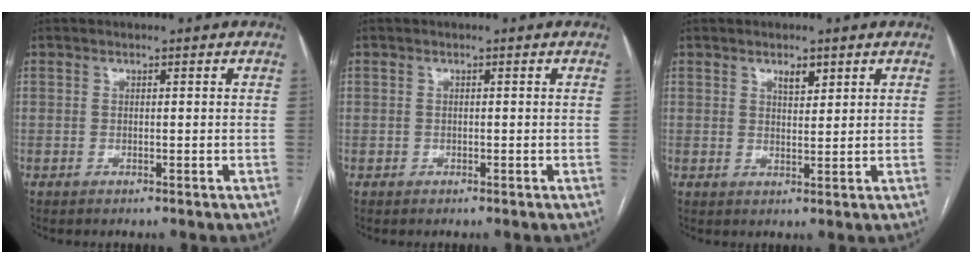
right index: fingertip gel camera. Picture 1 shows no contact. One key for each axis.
{"total": 0.6, "fx": -0.2, "fy": 0.5, "fz": 0.0, "tx": -0.001, "ty": 0.005, "tz": -0.005}
{"total": 2.5, "fx": 1.6, "fy": 1.0, "fz": 1.7, "tx": -0.028, "ty": -0.003, "tz": 0.029}